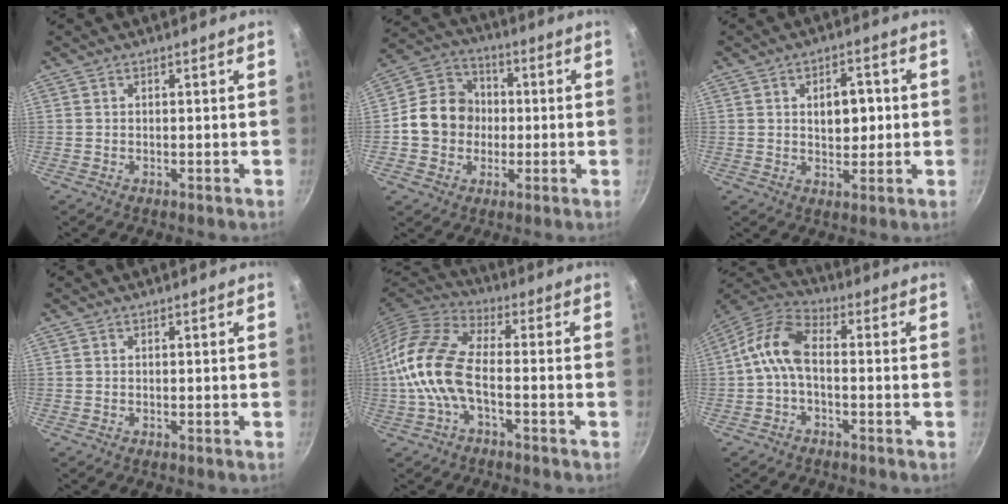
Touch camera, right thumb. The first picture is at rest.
{"total": 11.8, "force": [-0.7, 10.4, 5.5], "torque": [-0.062, 0.023, -0.030]}
{"total": 7.0, "force": [0.8, 4.2, 5.5], "torque": [-0.052, 0.002, 0.012]}
{"total": 0.0}
{"total": 12.9, "force": [-2.9, 6.2, 10.9], "torque": [-0.226, 0.034, -0.074]}
{"total": 8.5, "force": [-1.2, 4.5, 7.2], "torque": [-0.149, 0.037, -0.038]}